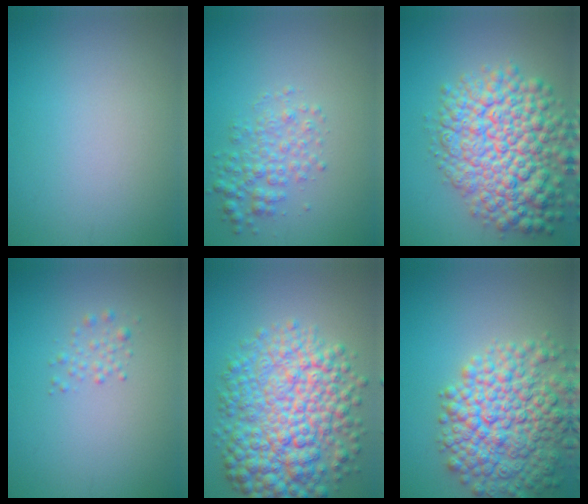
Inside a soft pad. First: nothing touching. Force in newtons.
{"total": 2.9, "press": 2.9, "slide": 0.0}
{"total": 10.4, "press": 10.4, "slide": 0.4}
{"total": 1.5, "press": 1.5, "slide": 0.0}
{"total": 10.7, "press": 10.7, "slide": 0.2}
{"total": 9.5, "press": 9.5, "slide": 0.4}